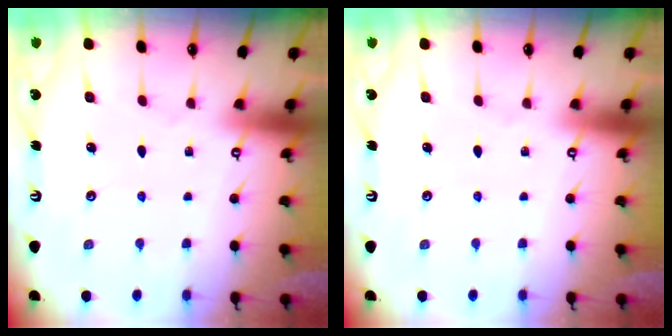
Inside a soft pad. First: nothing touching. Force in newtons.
{"total": 0.0}